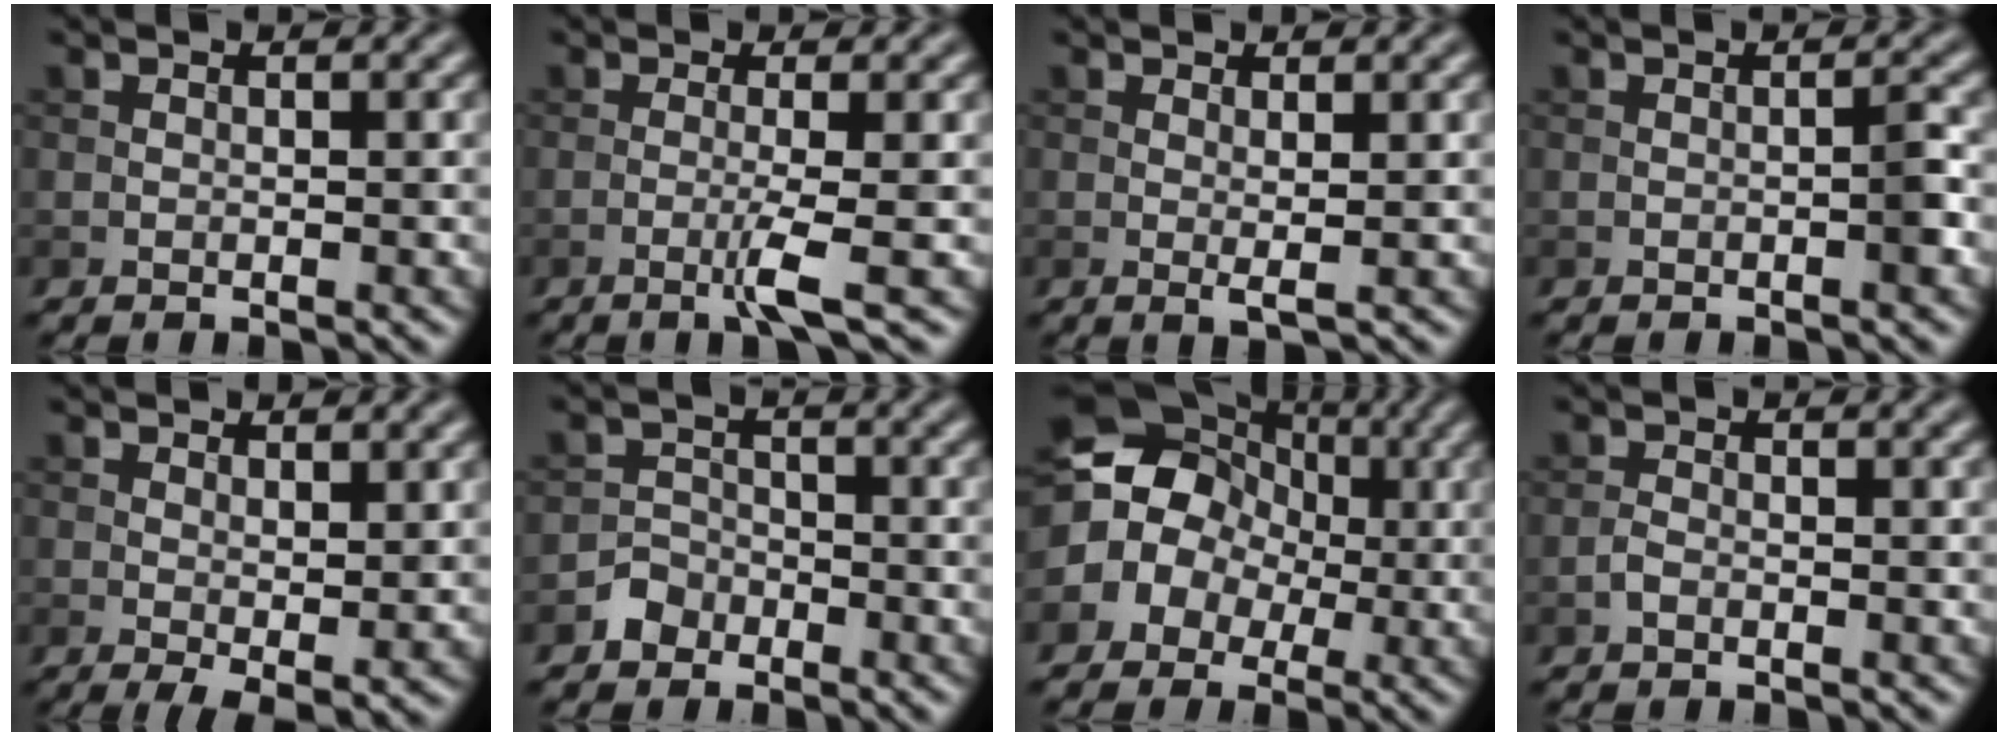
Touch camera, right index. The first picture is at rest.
{"total": 2.8, "force": [-0.8, 0.2, 2.6], "torque": [-0.049, -0.003, -0.023]}
{"total": 1.3, "force": [0.3, 0.1, 1.2], "torque": [-0.023, -0.003, 0.004]}
{"total": 1.1, "force": [-0.3, 0.0, 1.1], "torque": [-0.015, 0.005, -0.005]}
{"total": 2.5, "force": [0.4, 0.7, 2.4], "torque": [-0.039, -0.009, 0.012]}
{"total": 1.9, "force": [-1.3, 1.4, 0.2], "torque": [0.007, 0.009, -0.027]}
{"total": 10.3, "force": [0.4, 9.4, 4.3], "torque": [-0.088, 0.029, -0.025]}
{"total": 0.8, "force": [-0.5, 0.3, 0.5], "torque": [-0.013, 0.001, -0.013]}